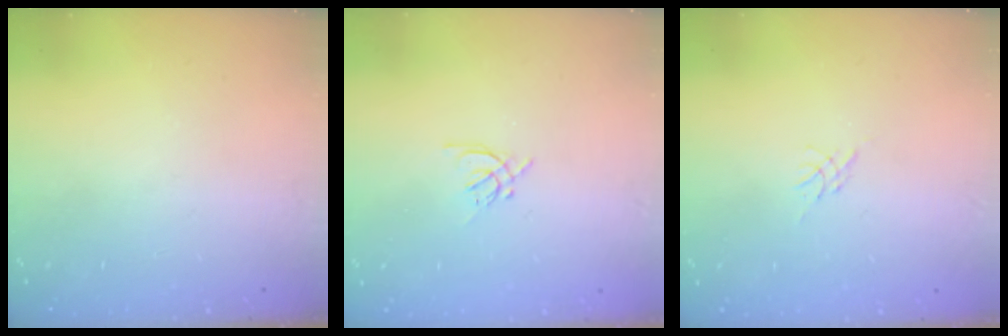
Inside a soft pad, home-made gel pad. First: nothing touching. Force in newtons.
{"total": 2.0, "press": 1.9, "slide": 0.5}
{"total": 0.0}